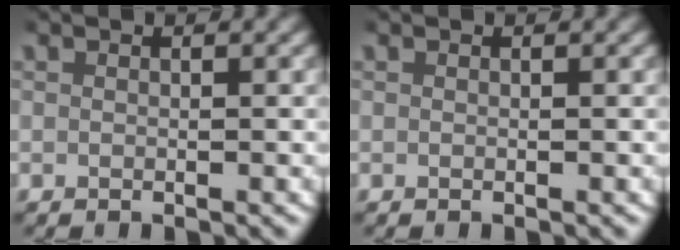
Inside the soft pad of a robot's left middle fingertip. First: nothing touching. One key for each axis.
{"total": 0.0}